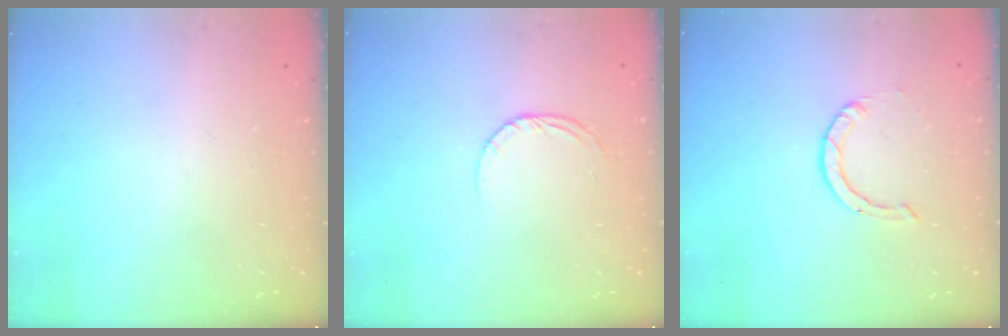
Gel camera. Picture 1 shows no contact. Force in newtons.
{"total": 3.2, "press": 3.2, "slide": 0.3}
{"total": 0.9, "press": 0.9, "slide": 0.1}